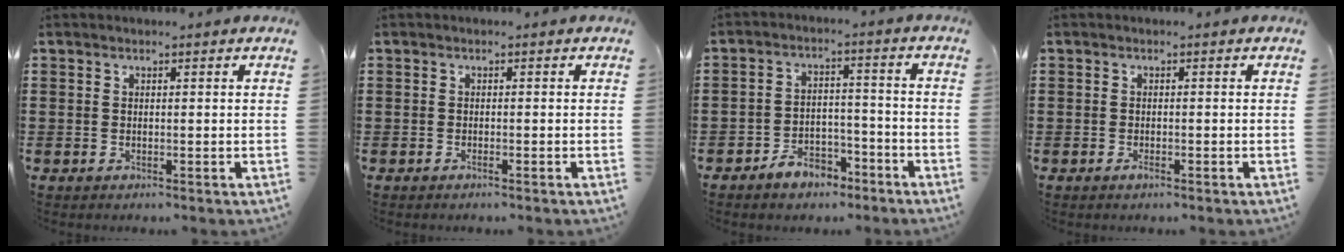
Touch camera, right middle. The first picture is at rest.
{"total": 0.5, "force": [-0.3, 0.0, 0.4], "torque": [-0.009, -0.004, -0.005]}
{"total": 5.2, "force": [-4.4, 2.3, 1.4], "torque": [-0.022, 0.017, -0.086]}
{"total": 1.1, "force": [-0.8, 0.4, 0.5], "torque": [-0.013, -0.005, -0.015]}